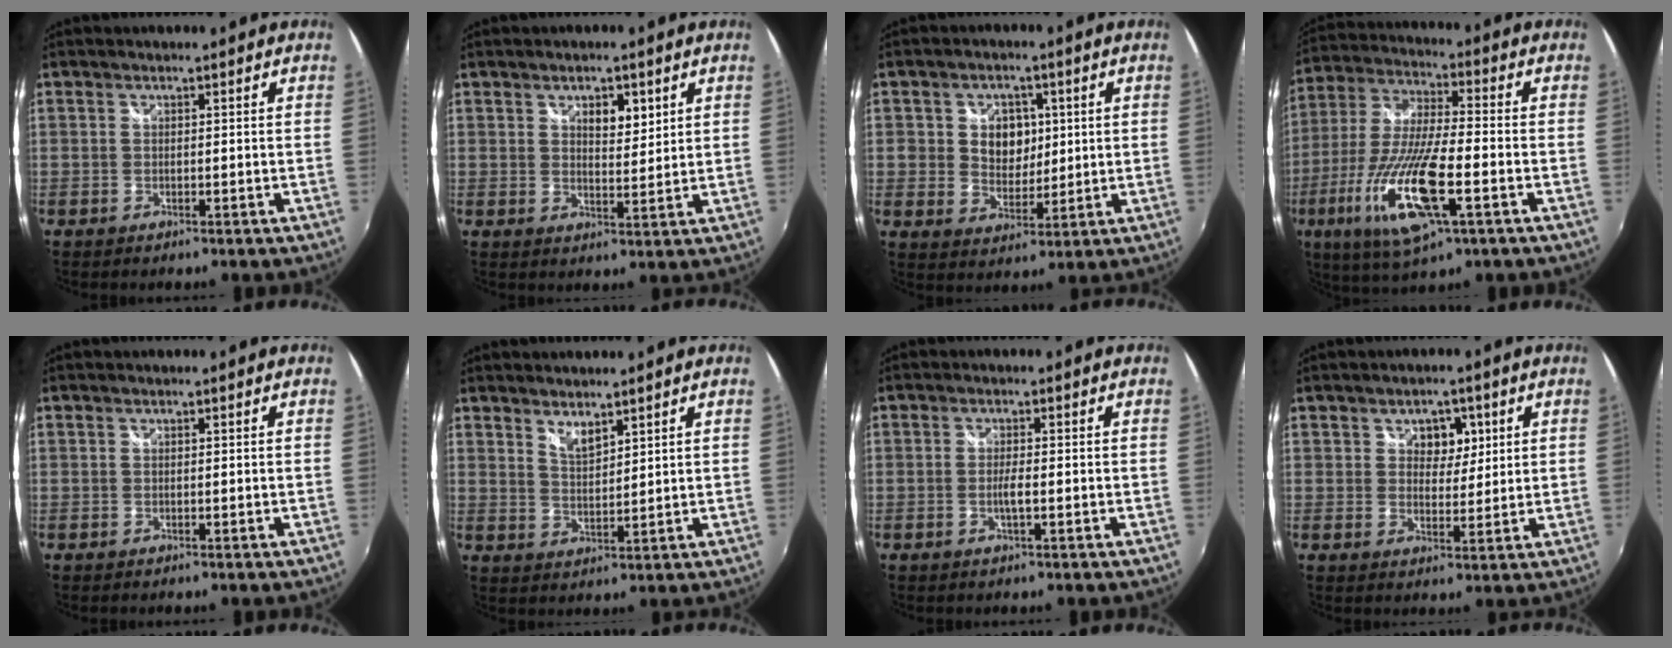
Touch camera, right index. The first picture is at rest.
{"total": 4.5, "force": [2.3, 2.3, 3.1], "torque": [-0.044, 0.003, 0.037]}
{"total": 7.7, "force": [1.3, 6.4, 4.1], "torque": [-0.078, 0.009, 0.027]}
{"total": 18.5, "force": [-7.0, 4.3, 16.6], "torque": [-0.345, -0.034, -0.132]}
{"total": 0.0}
{"total": 3.6, "force": [3.0, 0.9, 1.7], "torque": [-0.027, -0.004, 0.053]}
{"total": 2.0, "force": [-0.6, 0.0, 1.9], "torque": [-0.037, -0.003, -0.011]}
{"total": 4.5, "force": [1.8, 3.4, 2.3], "torque": [-0.026, 0.004, 0.028]}